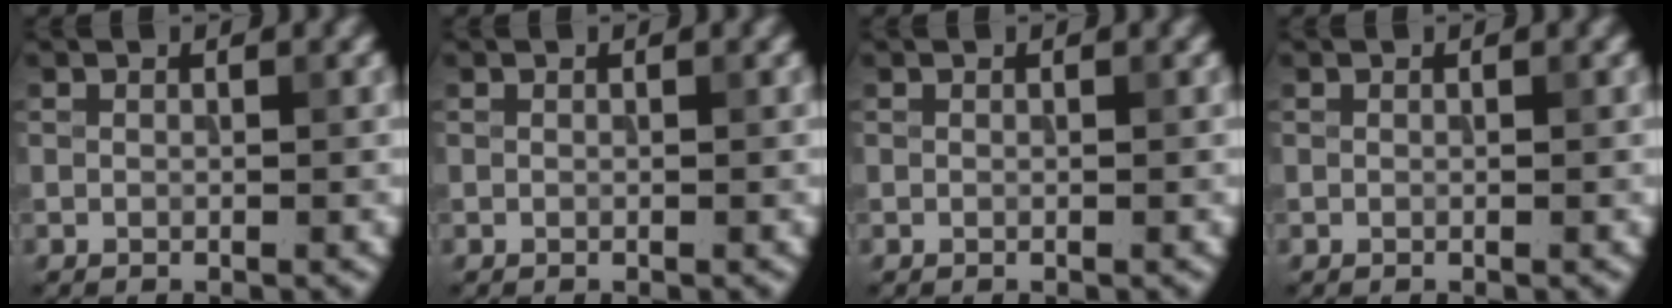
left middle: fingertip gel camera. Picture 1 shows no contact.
{"total": 0.0}
{"total": 0.0}
{"total": 0.0}